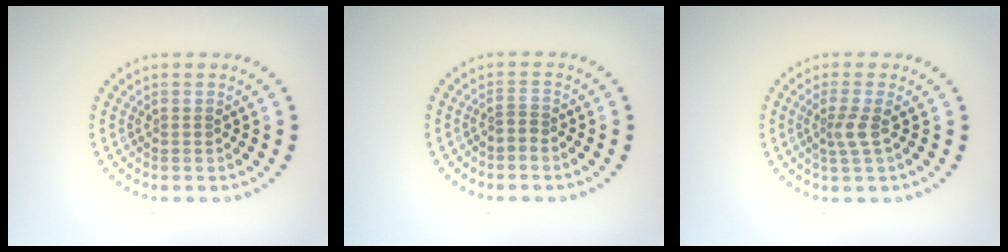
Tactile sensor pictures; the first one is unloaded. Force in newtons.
{"total": 0.8, "press": 0.4, "slide": 0.7}
{"total": 2.0, "press": 1.4, "slide": 1.4}